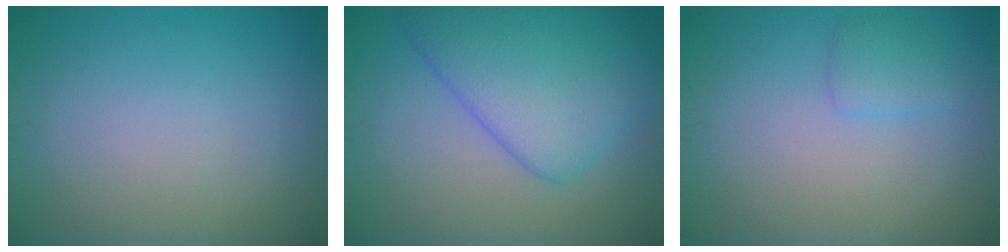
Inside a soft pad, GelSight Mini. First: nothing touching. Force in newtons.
{"total": 7.5, "press": 7.5, "slide": 0.3}
{"total": 1.6, "press": 1.6, "slide": 0.1}